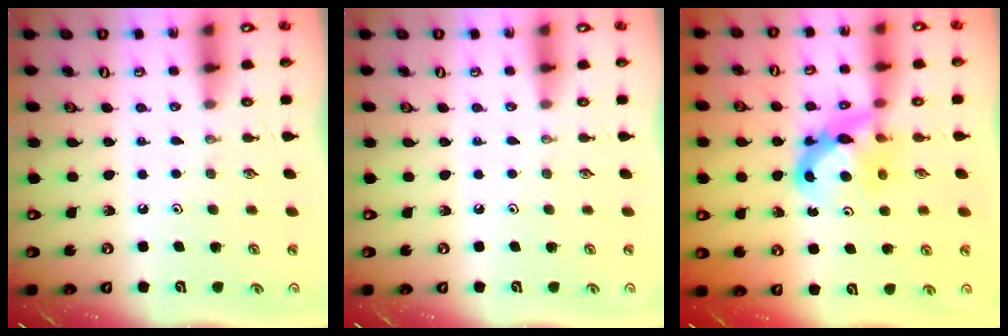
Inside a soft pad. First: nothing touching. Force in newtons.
{"total": 0.0}
{"total": 8.3, "press": 8.3, "slide": 0.5}